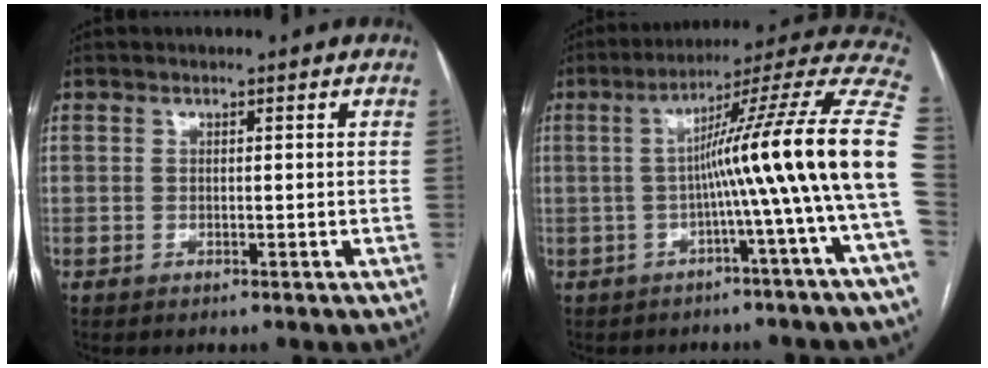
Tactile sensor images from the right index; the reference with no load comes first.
{"total": 18.5, "force": [-2.1, -2.5, 18.2], "torque": [-0.221, 0.035, -0.046]}